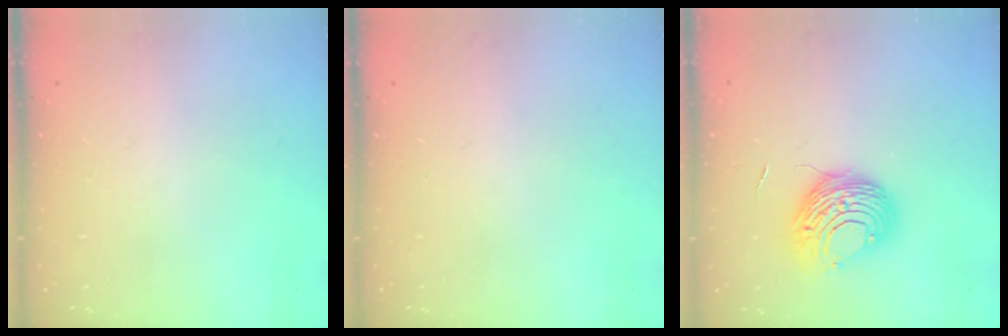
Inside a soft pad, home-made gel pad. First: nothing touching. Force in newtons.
{"total": 0.0}
{"total": 10.4, "press": 10.4, "slide": 0.5}